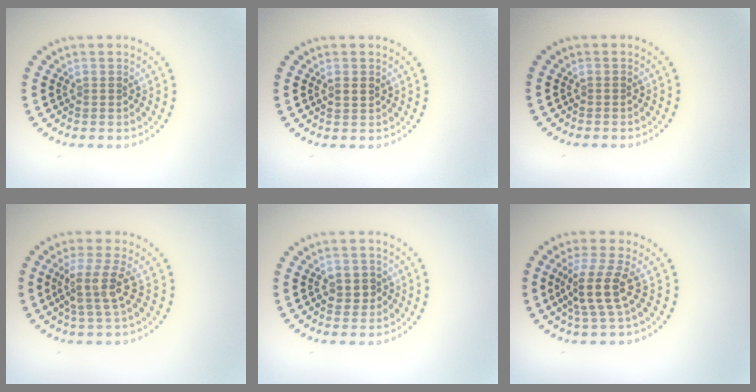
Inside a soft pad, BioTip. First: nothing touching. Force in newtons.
{"total": 1.5, "press": 1.4, "slide": 0.1}
{"total": 0.0}
{"total": 3.6, "press": 2.8, "slide": 2.2}
{"total": 1.9, "press": 1.8, "slide": 0.2}
{"total": 3.7, "press": 2.8, "slide": 2.4}